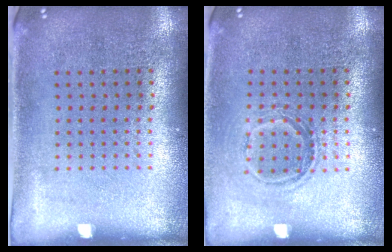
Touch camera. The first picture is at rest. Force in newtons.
{"total": 1.2, "press": 1.0, "slide": 0.6}